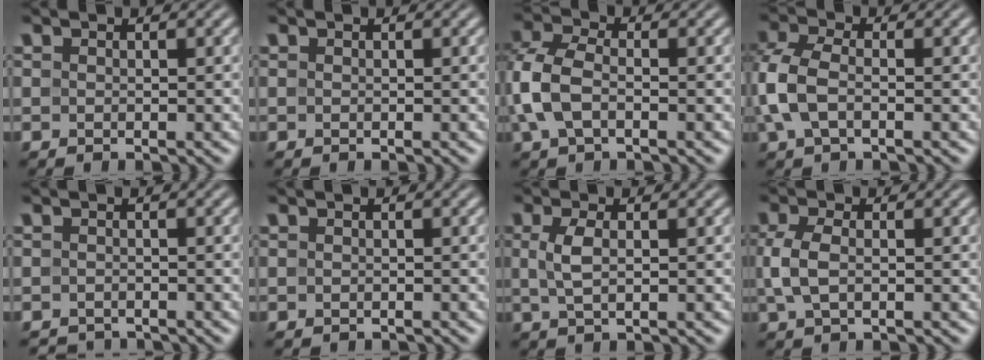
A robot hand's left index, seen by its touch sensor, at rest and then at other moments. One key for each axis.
{"total": 0.0}
{"total": 5.2, "fx": -0.8, "fy": 3.2, "fz": 4.0, "tx": -0.109, "ty": 0.006, "tz": -0.026}
{"total": 4.6, "fx": -0.6, "fy": 2.7, "fz": 3.7, "tx": -0.098, "ty": 0.007, "tz": -0.020}
{"total": 1.5, "fx": -1.5, "fy": 0.2, "fz": 0.0, "tx": 0.007, "ty": -0.003, "tz": -0.024}
{"total": 0.0}
{"total": 2.4, "fx": 0.4, "fy": 0.8, "fz": 2.2, "tx": -0.051, "ty": 0.003, "tz": 0.008}
{"total": 3.1, "fx": 0.0, "fy": 1.6, "fz": 2.7, "tx": -0.068, "ty": 0.001, "tz": -0.001}